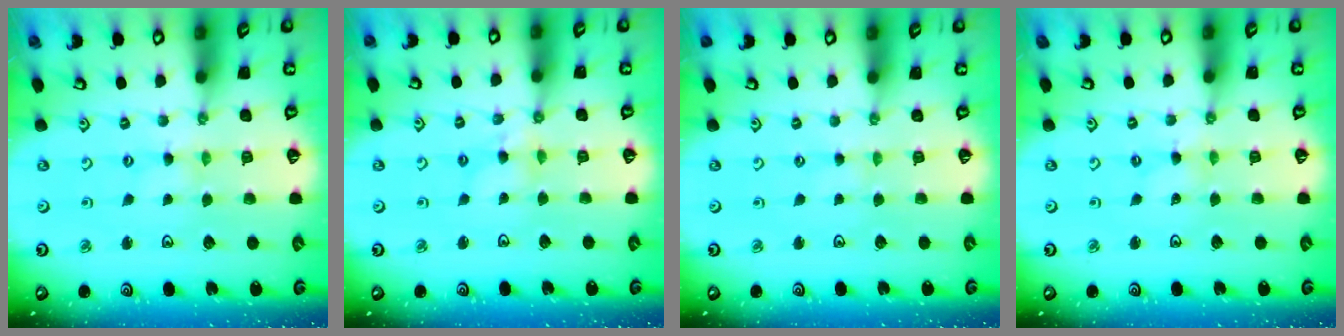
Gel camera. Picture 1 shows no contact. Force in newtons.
{"total": 3.9, "press": 3.8, "slide": 0.3}
{"total": 0.0}
{"total": 0.0}